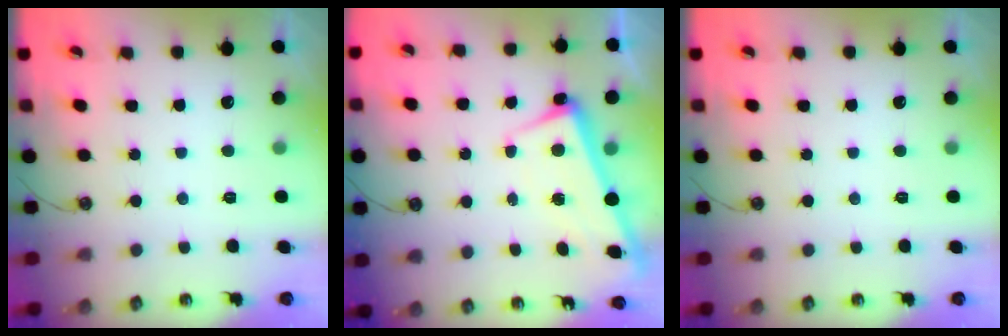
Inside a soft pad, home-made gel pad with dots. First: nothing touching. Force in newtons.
{"total": 2.2, "press": 2.1, "slide": 0.5}
{"total": 0.0}